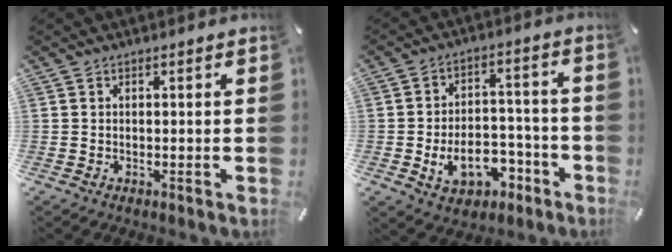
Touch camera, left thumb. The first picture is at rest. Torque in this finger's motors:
{"motor_torque": [-0.64, 1.42, 0.16, 0.53, 0.07]}